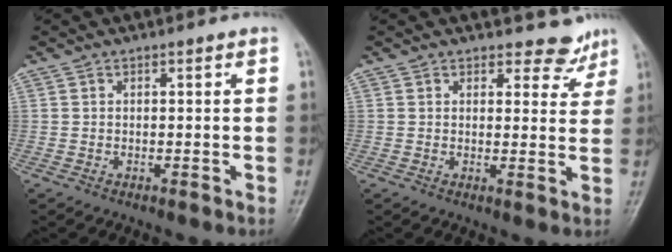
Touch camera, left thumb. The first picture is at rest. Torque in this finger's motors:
{"motor_torque": [-0.18, 0.00, -0.13, -0.15, 0.05]}